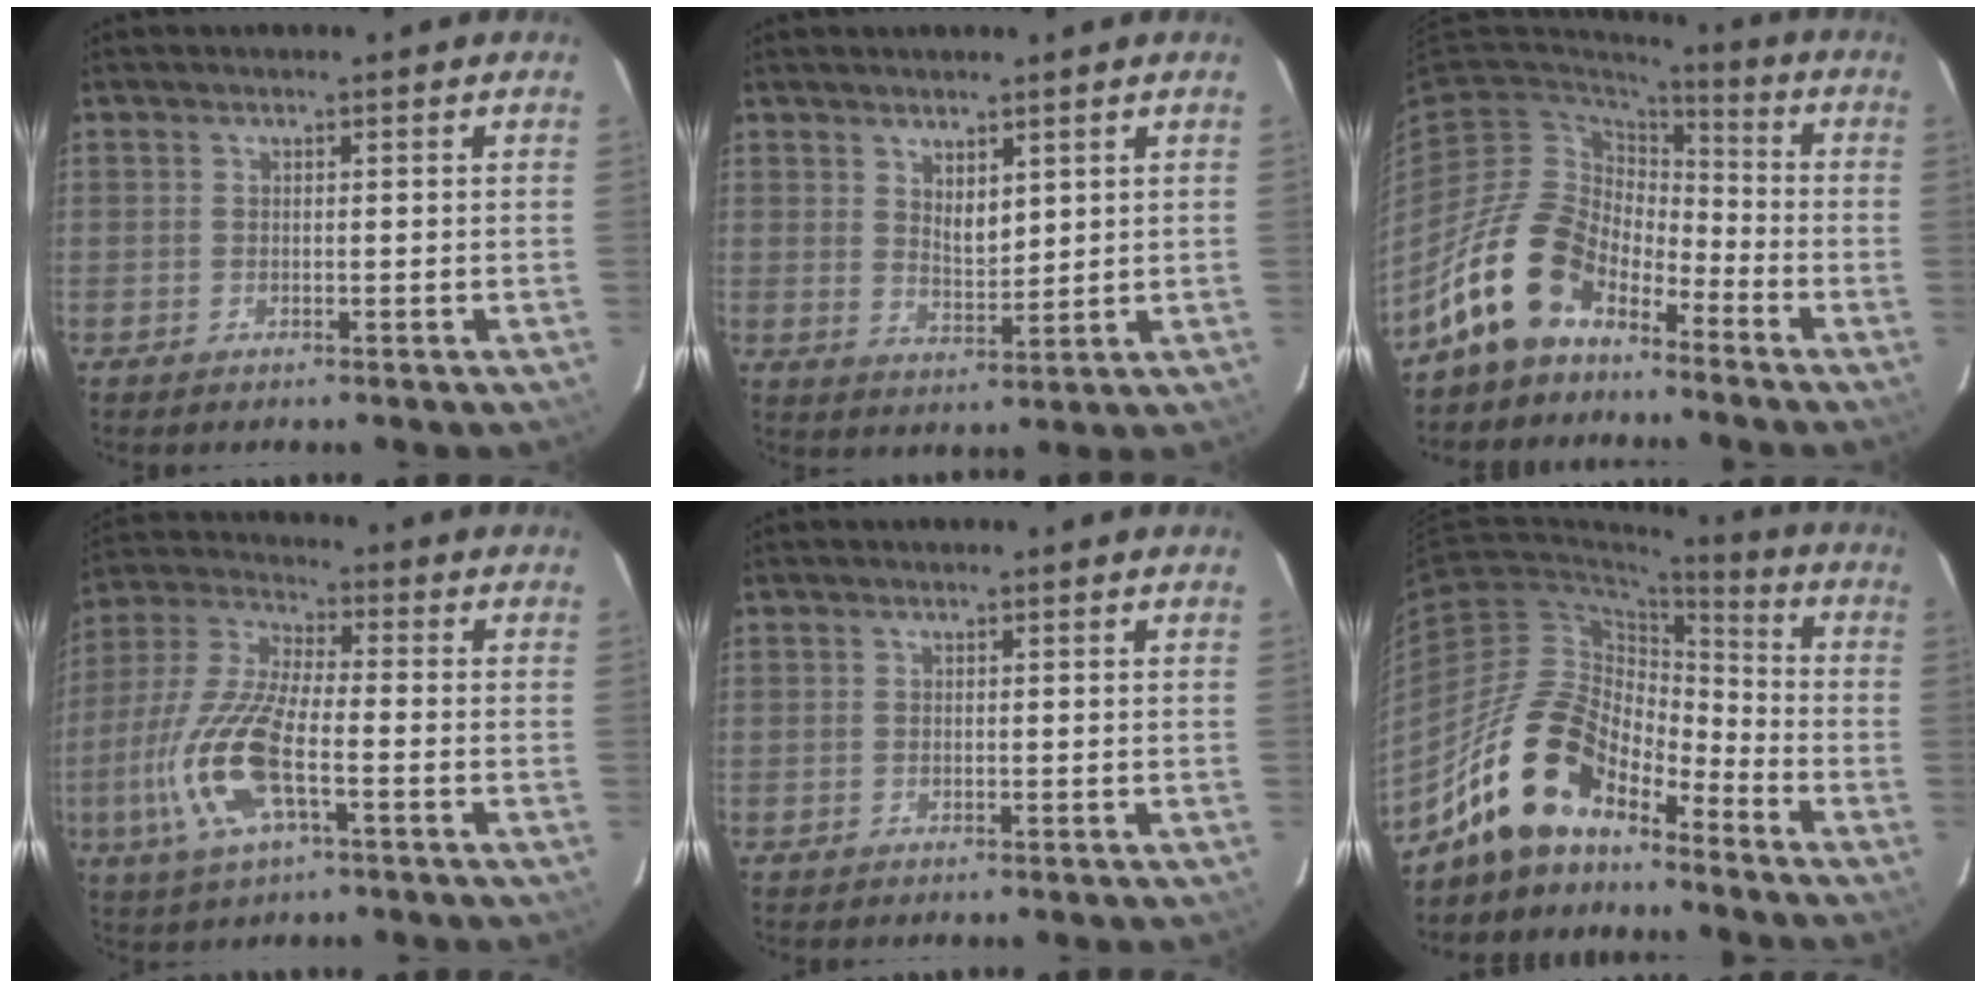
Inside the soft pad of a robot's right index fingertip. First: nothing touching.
{"total": 4.3, "force": [2.5, 2.1, 2.8], "torque": [-0.042, -0.005, 0.046]}
{"total": 14.5, "force": [-9.8, 8.1, 7.0], "torque": [-0.141, 0.017, -0.178]}
{"total": 15.5, "force": [-5.0, 5.0, 13.8], "torque": [-0.303, -0.008, -0.102]}
{"total": 0.0}
{"total": 15.0, "force": [-11.8, 6.0, 7.0], "torque": [-0.130, 0.015, -0.224]}